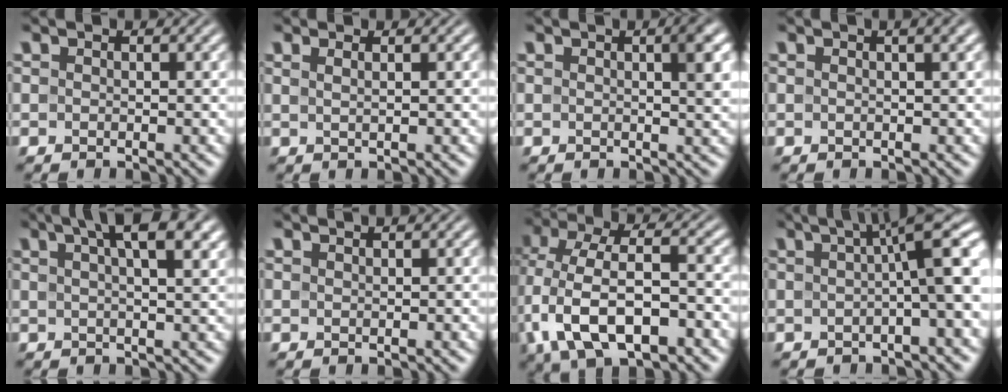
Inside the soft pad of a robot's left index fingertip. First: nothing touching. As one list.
[{"total": 1.9, "force": [1.1, 0.8, 1.4], "torque": [-0.006, 0.000, -0.004]}, {"total": 2.8, "force": [0.6, 0.4, 2.7], "torque": [-0.031, 0.004, 0.004]}, {"total": 2.6, "force": [1.0, 0.9, 2.2], "torque": [-0.018, 0.010, -0.004]}, {"total": 6.6, "force": [3.5, 1.9, 5.3], "torque": [-0.050, 0.025, 0.035]}, {"total": 0.9, "force": [0.6, 0.1, 0.7], "torque": [-0.011, 0.001, 0.003]}, {"total": 10.5, "force": [-3.3, 5.5, 8.4], "torque": [-0.172, 0.007, -0.066]}, {"total": 7.5, "force": [0.9, 1.6, 7.3], "torque": [-0.080, 0.024, 0.003]}]